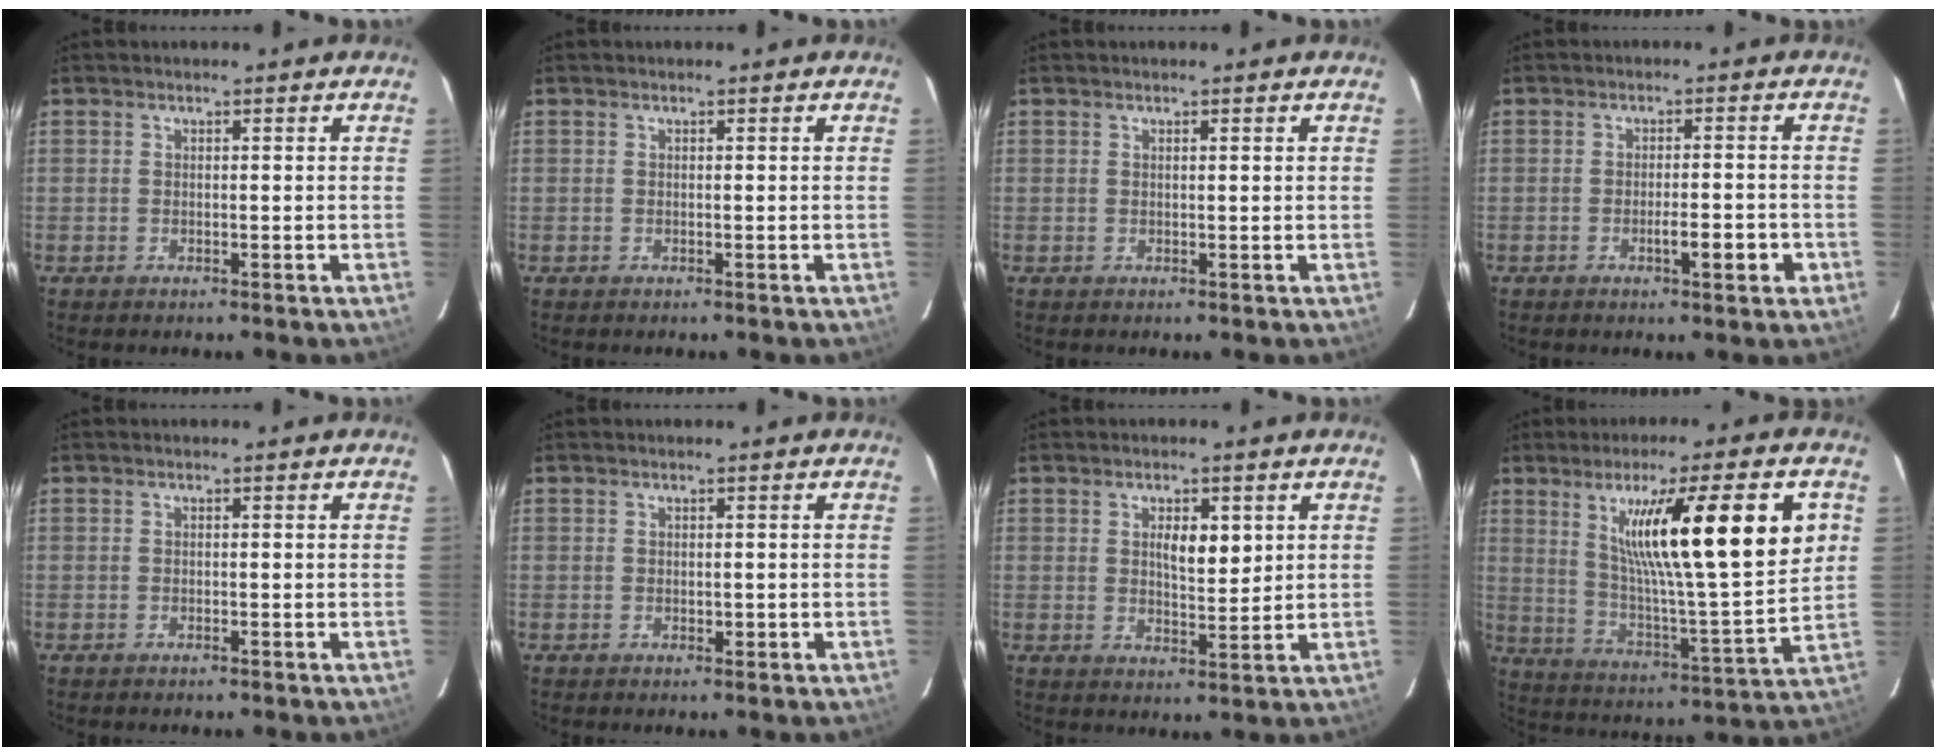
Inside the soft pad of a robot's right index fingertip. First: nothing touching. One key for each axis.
{"total": 0.0}
{"total": 0.6, "fx": 0.2, "fy": 0.2, "fz": 0.6, "tx": -0.017, "ty": 0.002, "tz": 0.003}
{"total": 4.5, "fx": -1.8, "fy": 1.0, "fz": 4.0, "tx": -0.062, "ty": 0.002, "tz": -0.023}
{"total": 0.5, "fx": -0.3, "fy": 0.2, "fz": 0.3, "tx": -0.012, "ty": -0.001, "tz": -0.005}
{"total": 1.0, "fx": -0.3, "fy": 0.6, "fz": 0.7, "tx": -0.015, "ty": -0.001, "tz": -0.002}
{"total": 5.3, "fx": 1.6, "fy": 2.0, "fz": 4.6, "tx": -0.076, "ty": 0.001, "tz": 0.028}
{"total": 21.7, "fx": 7.0, "fy": 2.0, "fz": 20.5, "tx": -0.319, "ty": -0.003, "tz": 0.109}